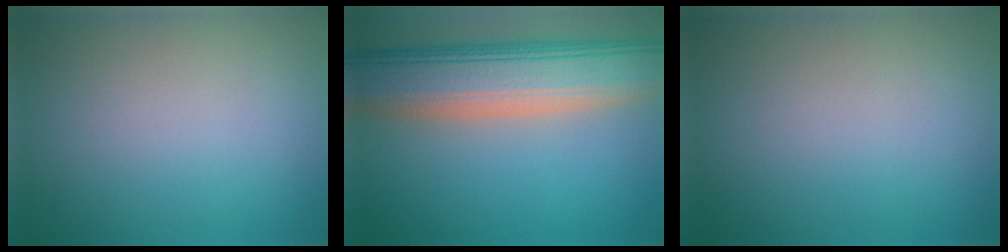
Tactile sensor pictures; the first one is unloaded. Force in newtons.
{"total": 10.3, "press": 10.2, "slide": 1.2}
{"total": 0.0}